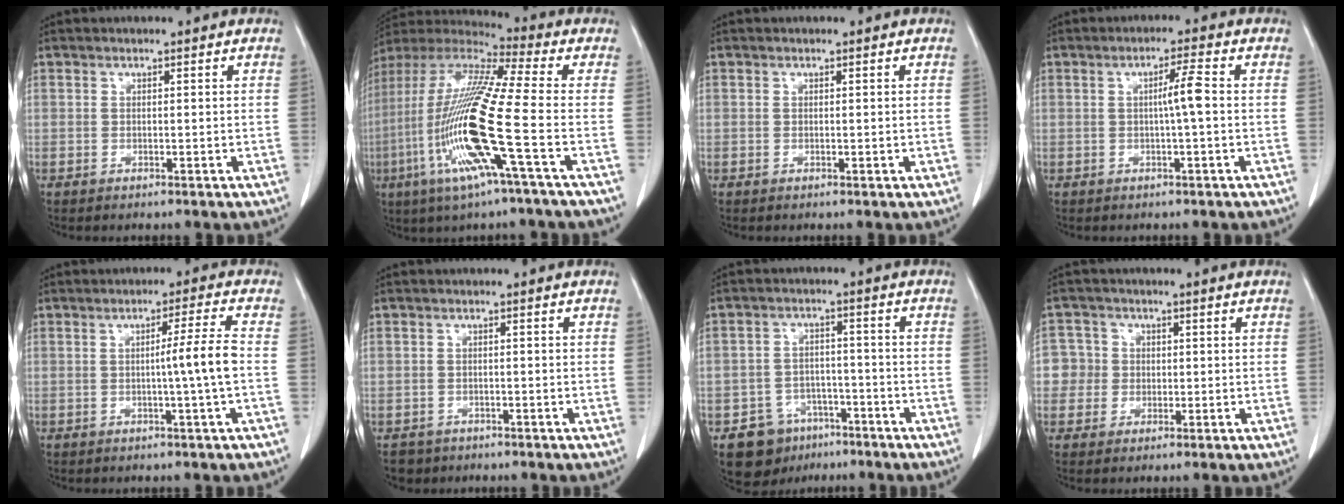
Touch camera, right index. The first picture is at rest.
{"total": 19.3, "force": [-5.3, 0.1, 18.5], "torque": [-0.393, -0.021, -0.116]}
{"total": 0.6, "force": [0.0, 0.2, 0.5], "torque": [-0.010, -0.002, 0.002]}
{"total": 3.4, "force": [0.0, -0.1, 3.4], "torque": [-0.058, 0.006, -0.001]}
{"total": 5.0, "force": [-0.7, -1.4, 4.7], "torque": [-0.070, 0.001, -0.012]}
{"total": 2.5, "force": [-1.8, 1.8, -0.2], "torque": [-0.004, 0.004, -0.030]}
{"total": 7.3, "force": [-4.6, 5.5, 1.4], "torque": [-0.020, 0.010, -0.065]}
{"total": 4.4, "force": [-0.1, 4.4, 0.0], "torque": [0.013, 0.017, -0.003]}